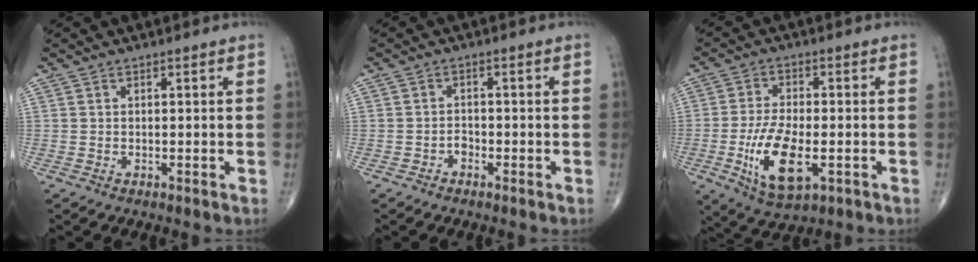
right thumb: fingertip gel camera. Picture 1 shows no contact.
{"total": 1.5, "force": [-1.0, 1.0, 0.5], "torque": [-0.003, 0.006, -0.020]}
{"total": 11.6, "force": [-3.1, 5.1, 9.9], "torque": [-0.190, -0.003, -0.050]}